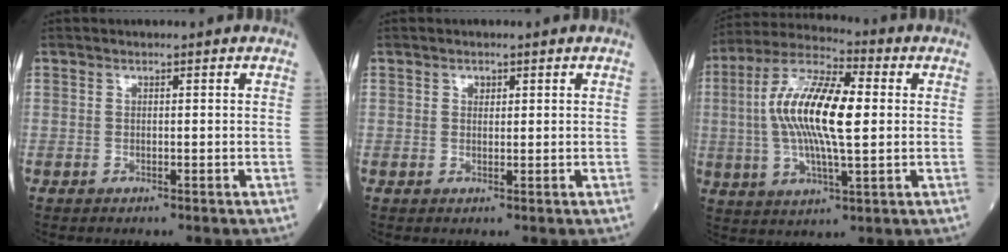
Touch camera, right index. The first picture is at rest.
{"total": 1.0, "force": [0.5, 0.8, 0.4], "torque": [-0.004, -0.002, 0.006]}
{"total": 15.4, "force": [1.1, 3.9, 14.8], "torque": [-0.297, 0.017, 0.015]}